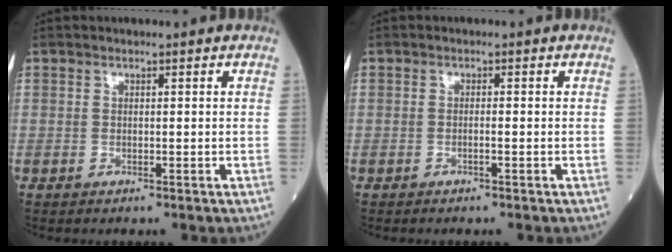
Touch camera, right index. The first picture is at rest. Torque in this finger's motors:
{"motor_torque": [-0.05, 0.01, -0.03, -0.01]}